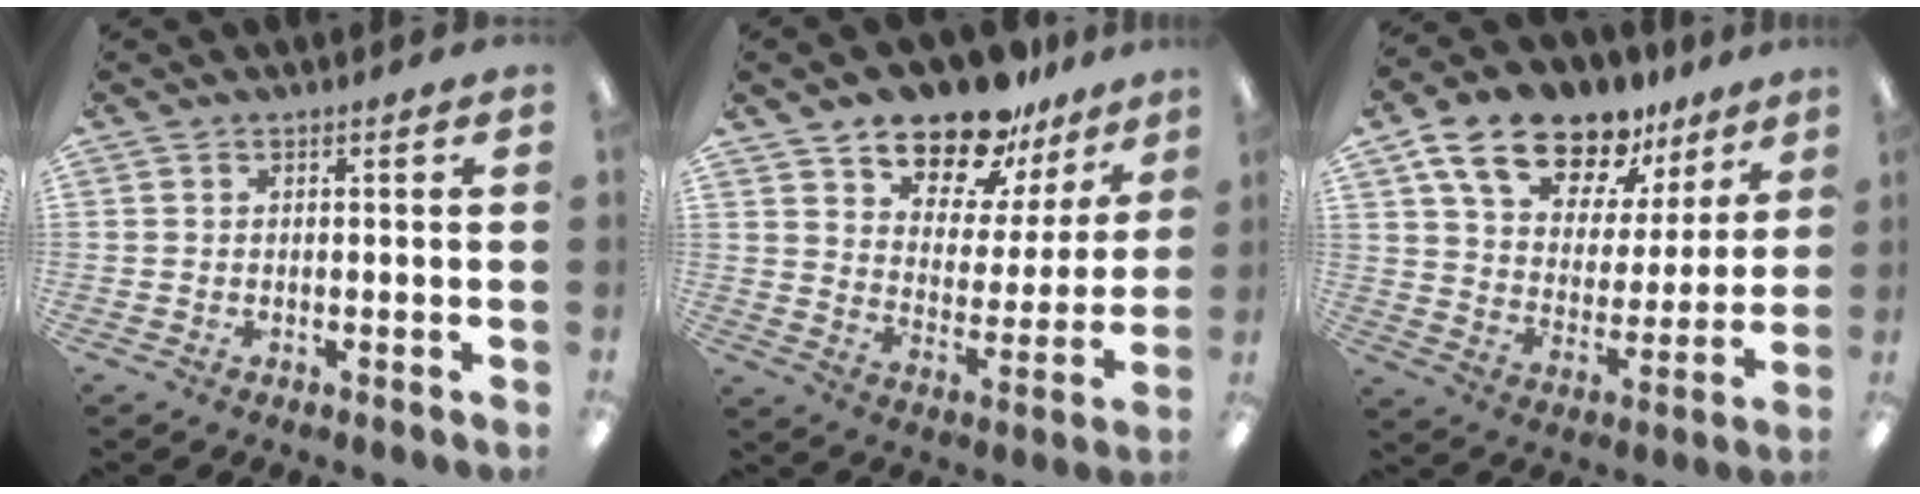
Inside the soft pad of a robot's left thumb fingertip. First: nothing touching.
{"total": 16.6, "force": [14.2, 7.0, 5.2], "torque": [-0.092, -0.110, 0.256]}
{"total": 16.6, "force": [12.8, 8.1, 6.7], "torque": [-0.131, -0.079, 0.234]}